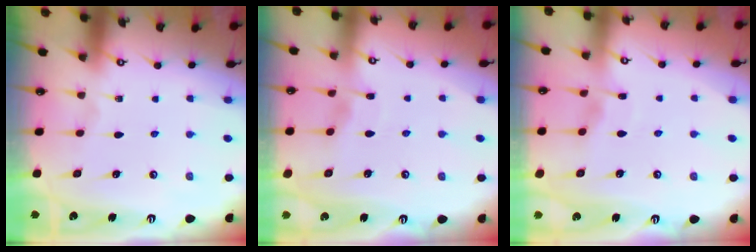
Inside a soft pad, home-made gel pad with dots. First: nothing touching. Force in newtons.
{"total": 2.7, "press": 2.7, "slide": 0.3}
{"total": 2.7, "press": 2.7, "slide": 0.3}